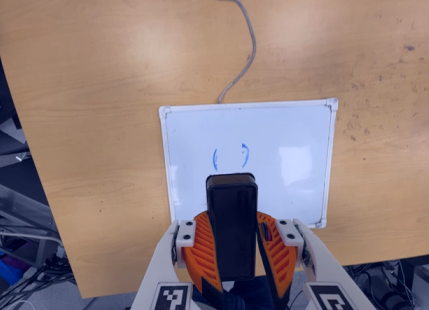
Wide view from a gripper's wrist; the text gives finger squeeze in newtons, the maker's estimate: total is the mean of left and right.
{"total": 11.2, "left": 10.3, "right": 12.1}